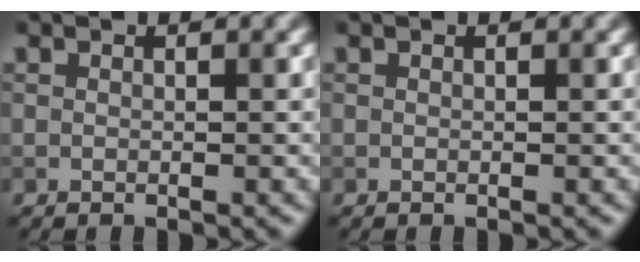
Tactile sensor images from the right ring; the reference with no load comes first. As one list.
[{"total": 0.0}]